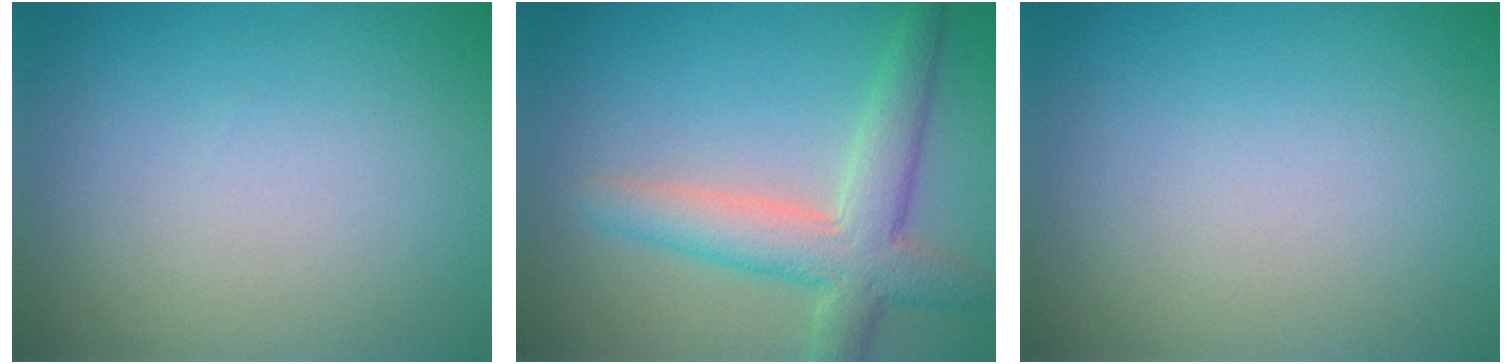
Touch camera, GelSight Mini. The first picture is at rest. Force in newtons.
{"total": 5.5, "press": 5.5, "slide": 0.3}
{"total": 0.0}